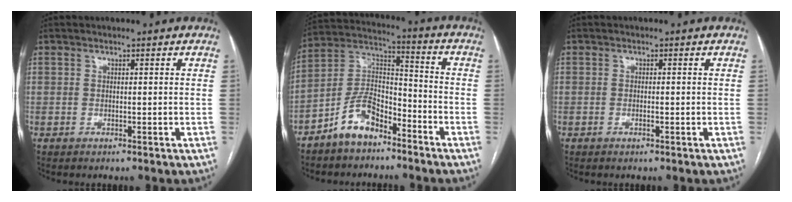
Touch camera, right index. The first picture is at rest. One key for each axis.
{"total": 9.7, "fx": -6.6, "fy": 4.5, "fz": 5.5, "tx": -0.116, "ty": 0.022, "tz": -0.128}
{"total": 0.0}